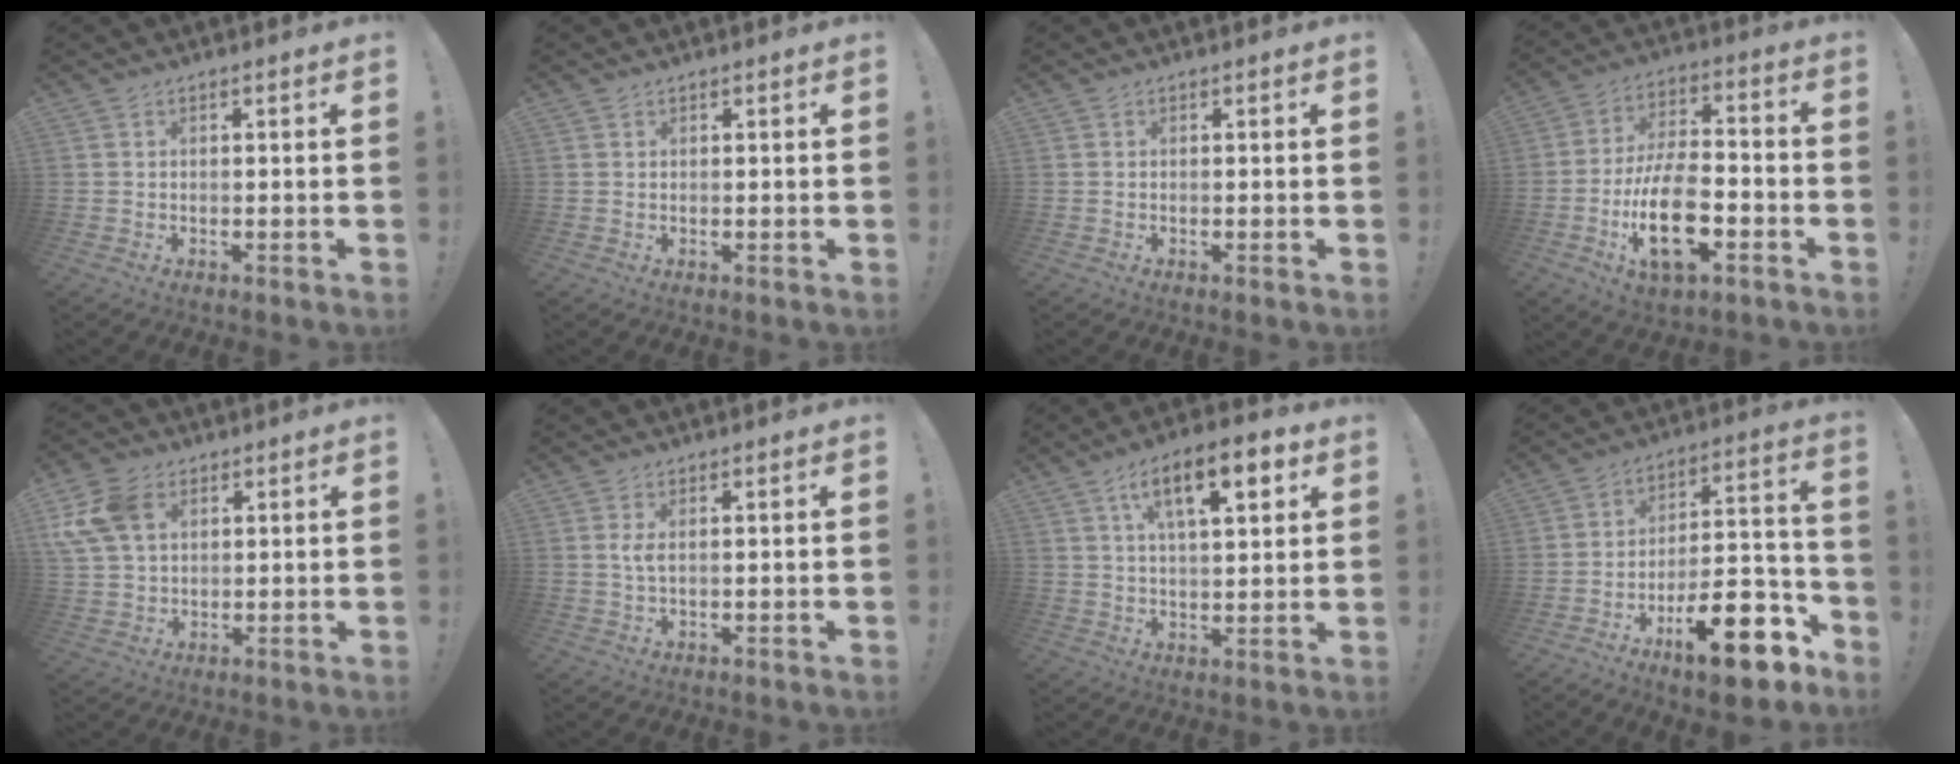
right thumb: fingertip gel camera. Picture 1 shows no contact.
{"total": 0.6, "force": [0.6, 0.1, -0.1], "torque": [0.009, -0.004, 0.010]}
{"total": 0.0}
{"total": 16.9, "force": [-6.0, 7.9, 13.7], "torque": [-0.248, 0.021, -0.101]}
{"total": 12.5, "force": [4.1, 8.9, 7.8], "torque": [-0.164, -0.004, 0.082]}
{"total": 2.6, "force": [0.6, 0.7, 2.4], "torque": [-0.045, 0.002, 0.009]}
{"total": 13.8, "force": [6.1, 5.2, 11.3], "torque": [-0.173, -0.009, 0.095]}
{"total": 19.8, "force": [-11.5, 7.4, 14.3], "torque": [-0.191, 0.076, -0.179]}